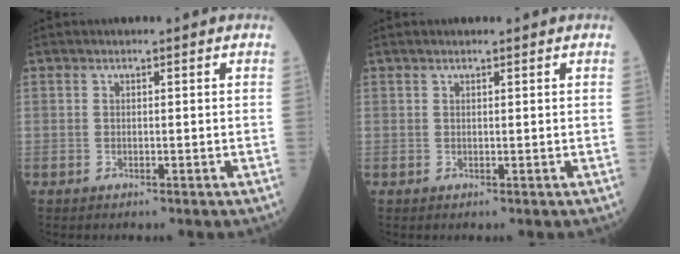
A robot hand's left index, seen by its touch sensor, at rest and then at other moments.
{"total": 0.7, "force": [0.6, 0.1, 0.4], "torque": [-0.010, 0.006, 0.011]}